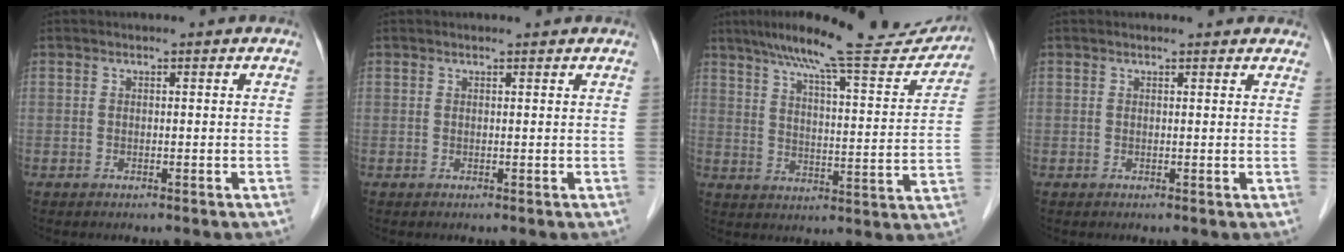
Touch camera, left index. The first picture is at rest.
{"total": 1.6, "force": [1.5, 0.2, 0.6], "torque": [-0.013, 0.009, 0.015]}
{"total": 19.4, "force": [17.2, 1.9, 8.8], "torque": [-0.133, -0.018, 0.234]}
{"total": 4.4, "force": [4.0, 1.1, 1.6], "torque": [-0.013, 0.012, 0.033]}